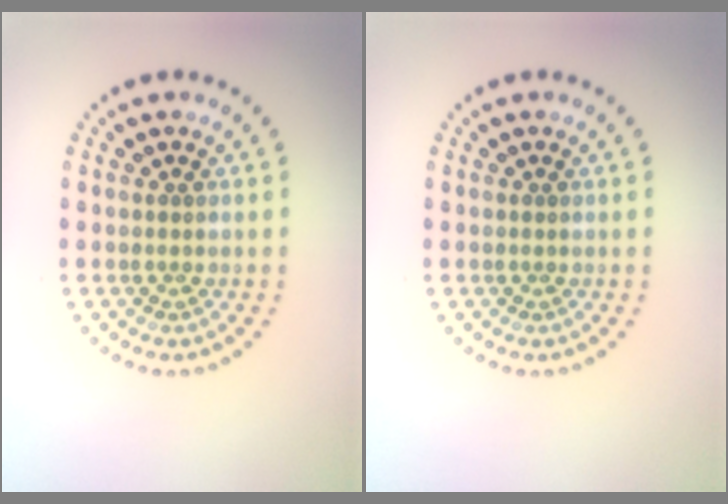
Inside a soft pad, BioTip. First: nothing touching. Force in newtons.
{"total": 0.0}